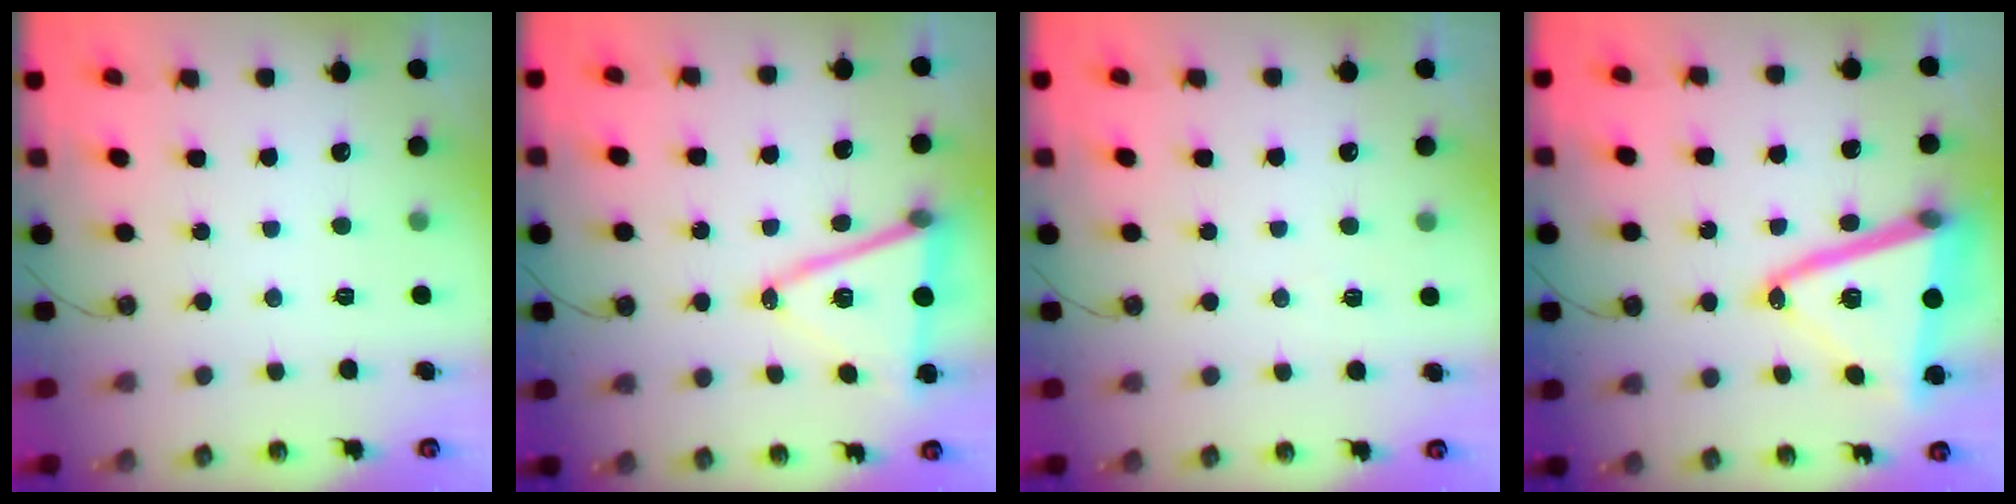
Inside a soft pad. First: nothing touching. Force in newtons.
{"total": 14.8, "press": 14.3, "slide": 3.9}
{"total": 5.1, "press": 5.0, "slide": 0.6}
{"total": 20.6, "press": 20.4, "slide": 2.7}